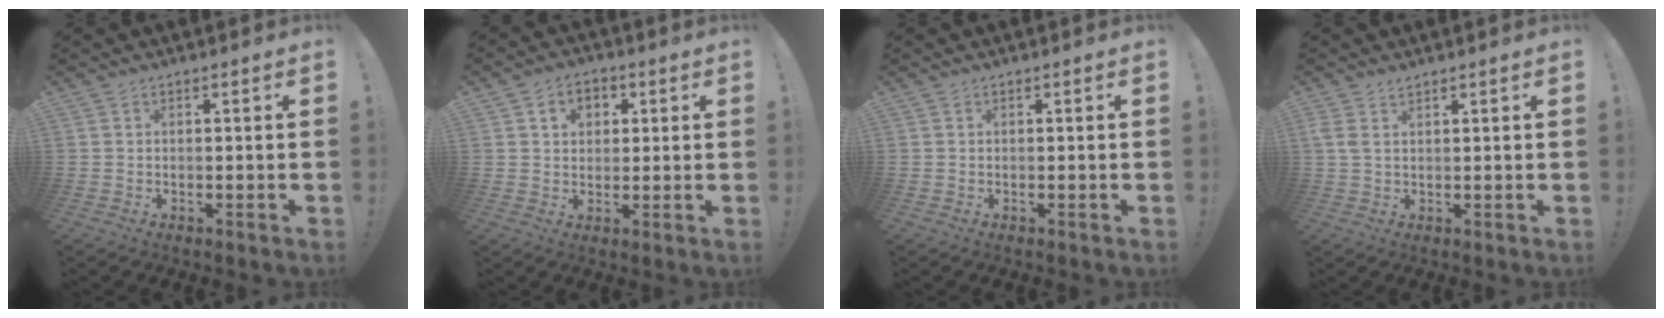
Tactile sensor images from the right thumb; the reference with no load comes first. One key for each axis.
{"total": 6.2, "fx": 2.1, "fy": 5.2, "fz": 2.7, "tx": -0.034, "ty": -0.004, "tz": 0.037}
{"total": 0.0}
{"total": 2.3, "fx": 1.6, "fy": 0.8, "fz": 1.5, "tx": -0.026, "ty": -0.007, "tz": 0.029}